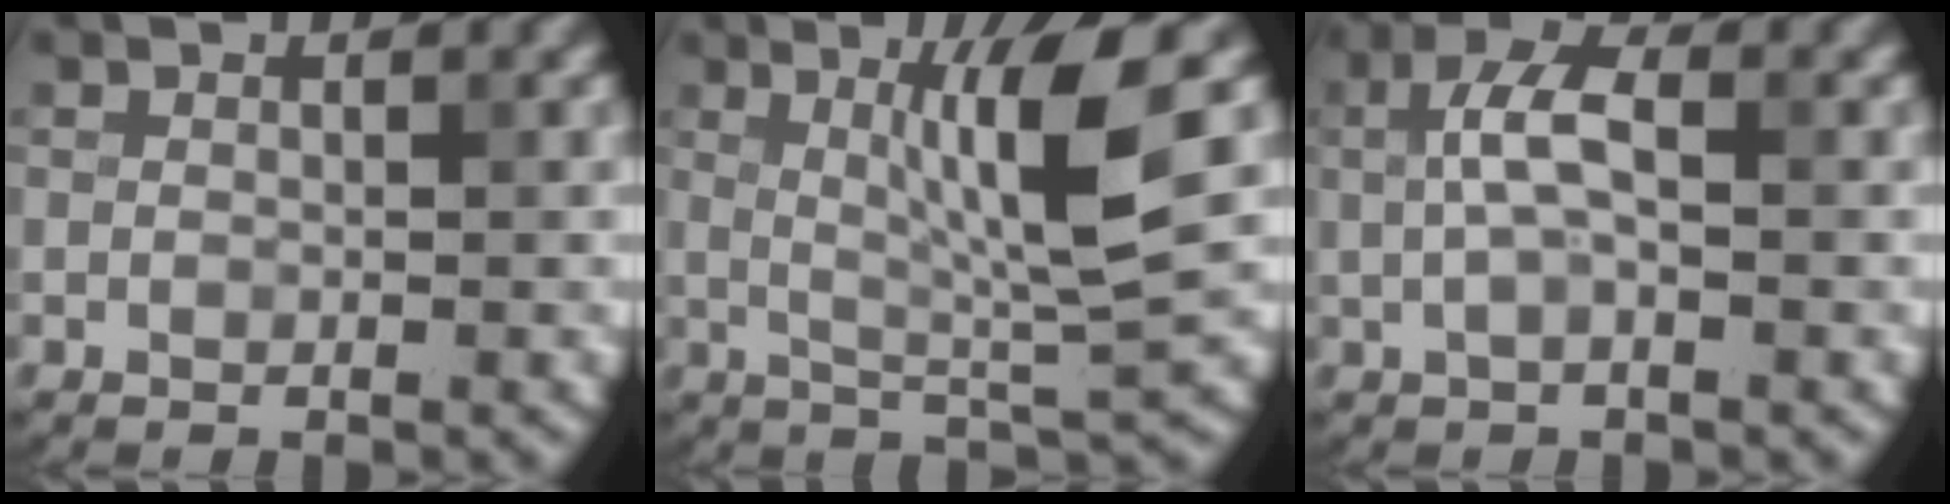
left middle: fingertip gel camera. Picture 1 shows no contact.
{"total": 7.1, "force": [1.7, 0.8, 6.8], "torque": [-0.118, 0.001, 0.033]}
{"total": 3.6, "force": [0.4, 1.5, 3.3], "torque": [-0.071, 0.008, 0.002]}